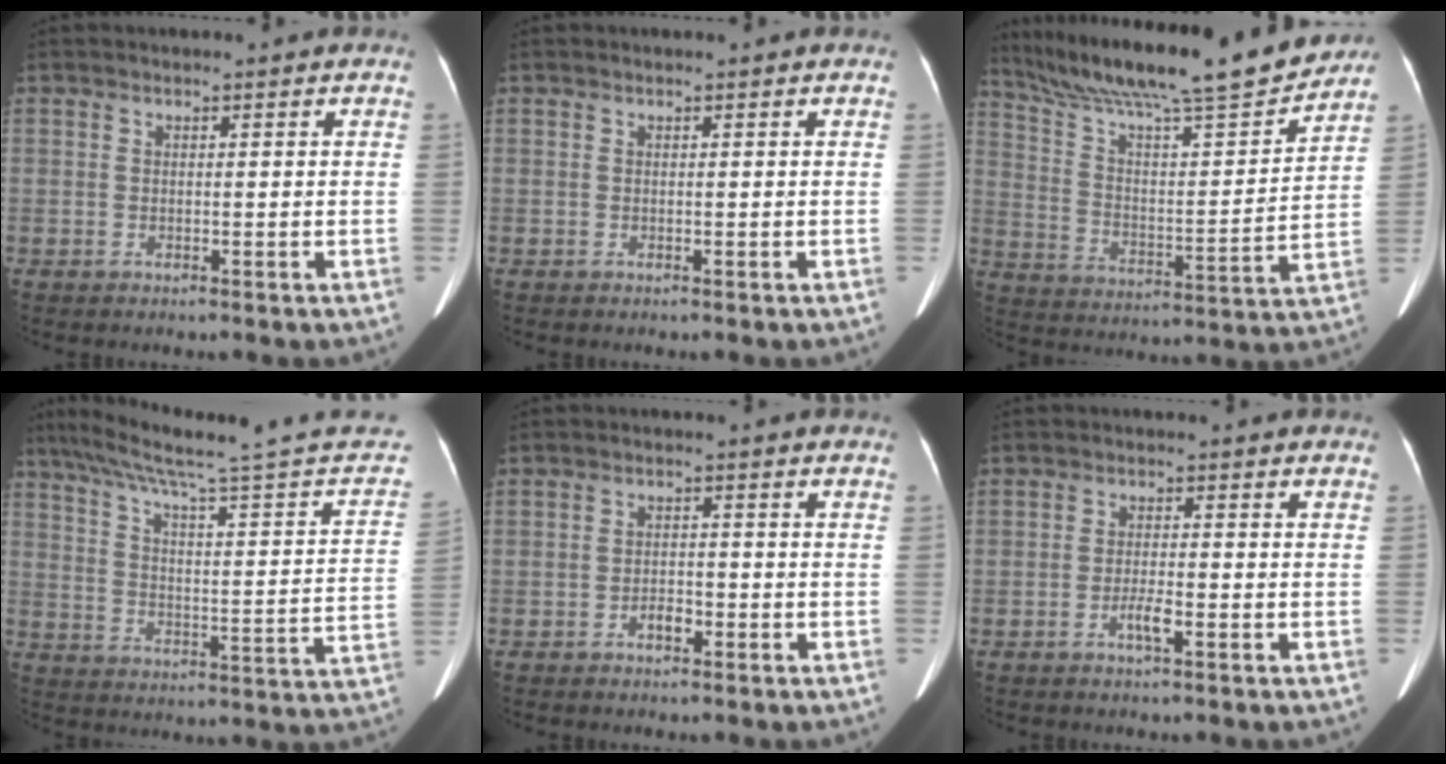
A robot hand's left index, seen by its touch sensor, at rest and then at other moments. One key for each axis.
{"total": 0.0}
{"total": 23.1, "fx": 20.0, "fy": 1.5, "fz": 11.4, "tx": -0.202, "ty": -0.004, "tz": 0.312}
{"total": 23.4, "fx": 20.8, "fy": -1.1, "fz": 10.7, "tx": -0.169, "ty": -0.056, "tz": 0.270}
{"total": 2.0, "fx": -1.1, "fy": 1.1, "fz": 1.2, "tx": -0.018, "ty": 0.004, "tz": -0.018}
{"total": 2.2, "fx": -1.1, "fy": 0.2, "fz": 1.9, "tx": -0.038, "ty": -0.001, "tz": -0.020}